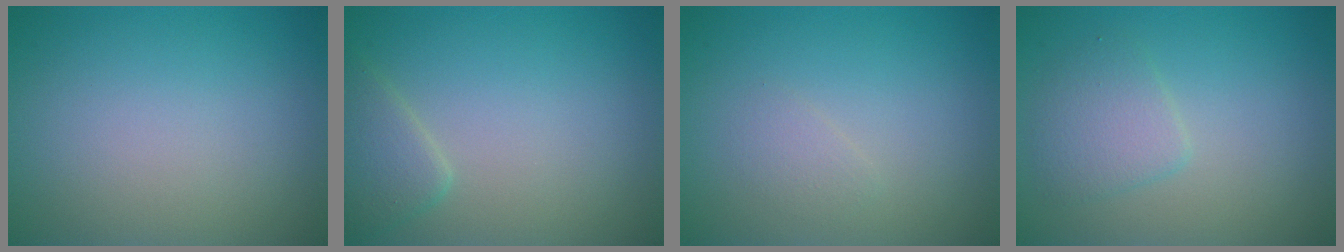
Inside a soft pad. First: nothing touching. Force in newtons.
{"total": 2.2, "press": 2.2, "slide": 0.2}
{"total": 0.9, "press": 0.9, "slide": 0.0}
{"total": 2.4, "press": 2.4, "slide": 0.1}